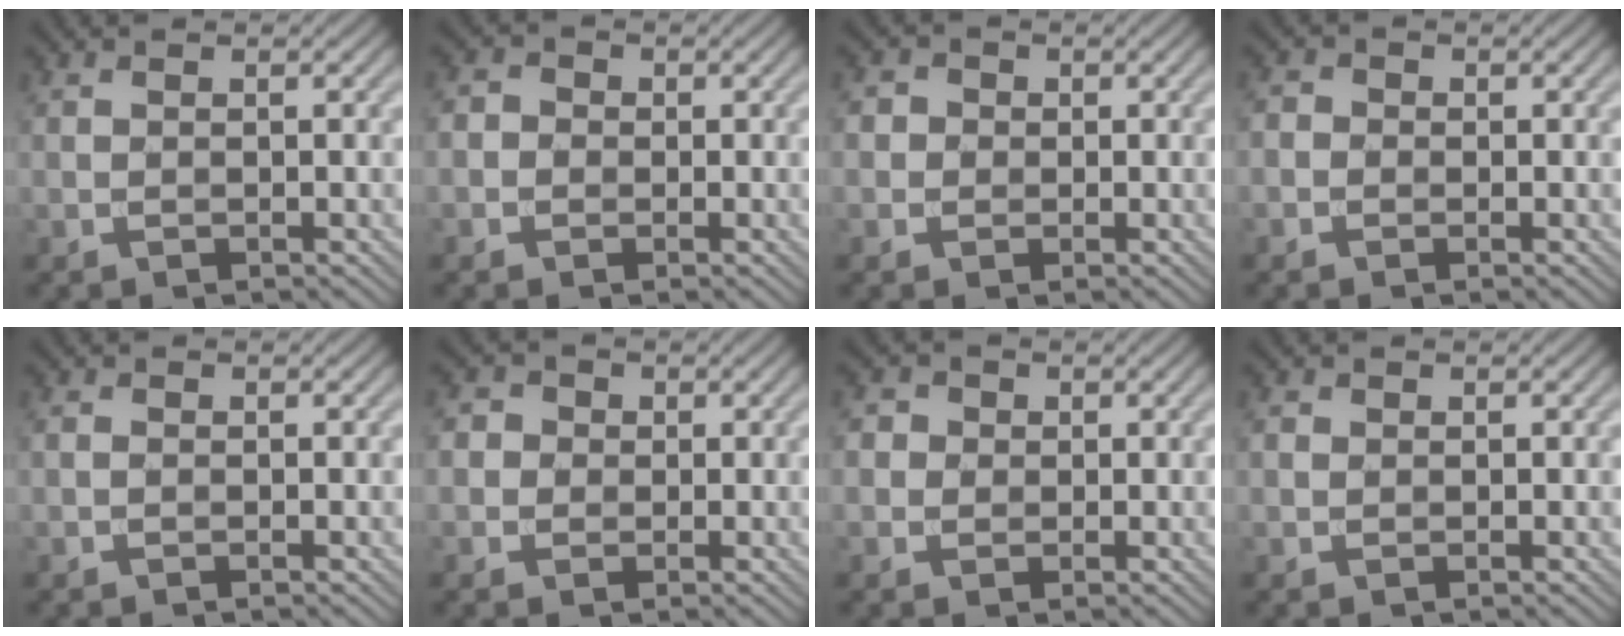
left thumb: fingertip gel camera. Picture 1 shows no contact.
{"total": 1.9, "force": [-0.4, 1.8, 0.5], "torque": [-0.007, 0.004, -0.017]}
{"total": 2.3, "force": [0.2, 2.2, 0.6], "torque": [-0.006, 0.000, -0.013]}
{"total": 1.6, "force": [-0.6, 1.4, 0.5], "torque": [-0.005, 0.004, -0.019]}
{"total": 0.7, "force": [-0.3, 0.4, 0.4], "torque": [-0.012, 0.001, -0.009]}
{"total": 2.4, "force": [0.1, 2.4, 0.6], "torque": [-0.012, 0.005, -0.013]}
{"total": 2.2, "force": [0.3, 2.1, 0.6], "torque": [-0.014, 0.001, -0.005]}
{"total": 0.7, "force": [0.1, 0.7, 0.3], "torque": [-0.009, 0.000, -0.001]}